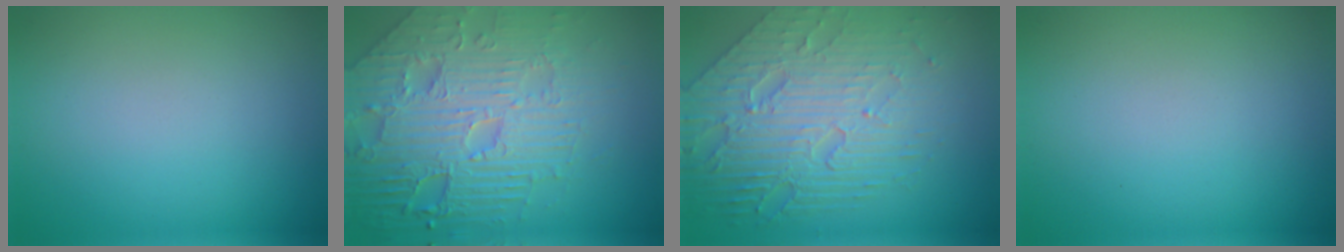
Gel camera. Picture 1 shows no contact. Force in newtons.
{"total": 8.0, "press": 6.2, "slide": 5.1}
{"total": 8.4, "press": 5.6, "slide": 6.3}
{"total": 0.0}